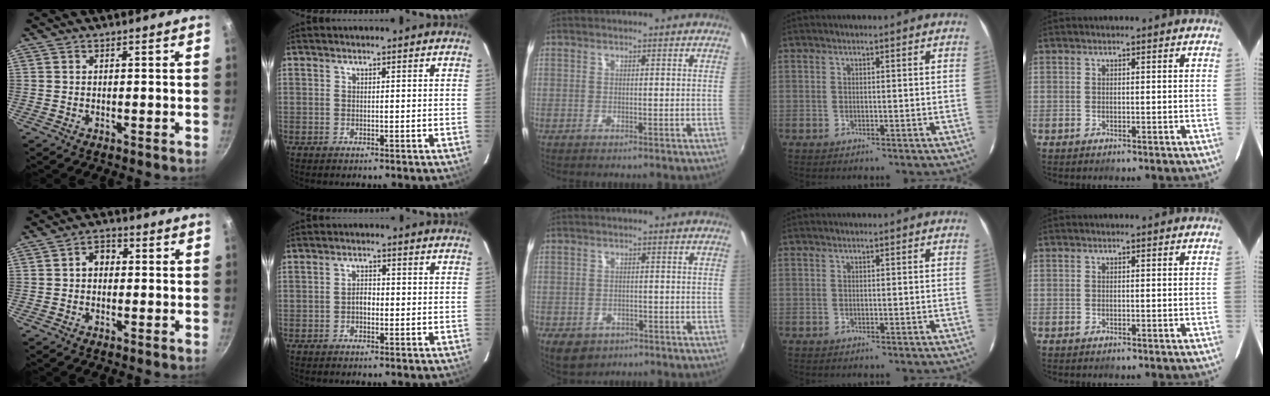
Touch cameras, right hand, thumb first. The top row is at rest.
{"thumb": {"total": 3.7, "force": [0.1, 2.9, 2.2], "torque": [-0.013, 0.011, -0.005]}, "index": {"total": 1.9, "force": [-0.6, 1.3, 1.3], "torque": [-0.024, 0.008, -0.012]}, "middle": {"total": 5.9, "force": [-3.1, 4.2, 2.6], "torque": [-0.061, -0.014, -0.043]}}